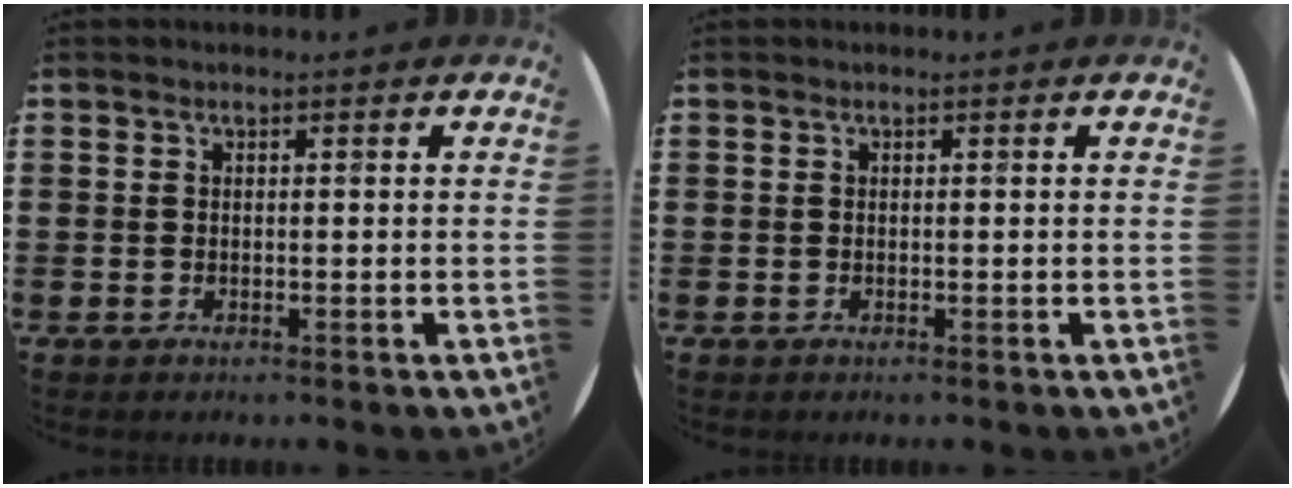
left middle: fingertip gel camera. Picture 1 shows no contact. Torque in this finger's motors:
{"motor_torque": [0.00, 0.00, -0.02, 0.00]}